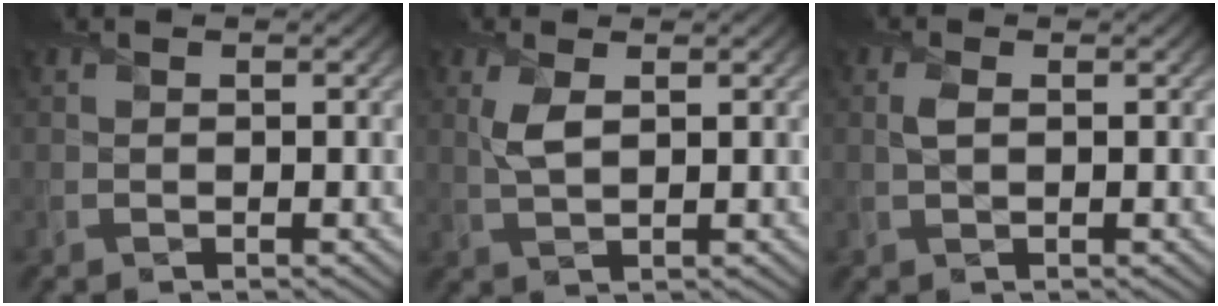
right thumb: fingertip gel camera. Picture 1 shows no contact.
{"total": 2.8, "force": [1.0, 1.2, 2.3], "torque": [-0.059, -0.001, 0.023]}
{"total": 1.0, "force": [0.0, 0.5, 0.8], "torque": [-0.019, 0.000, 0.003]}